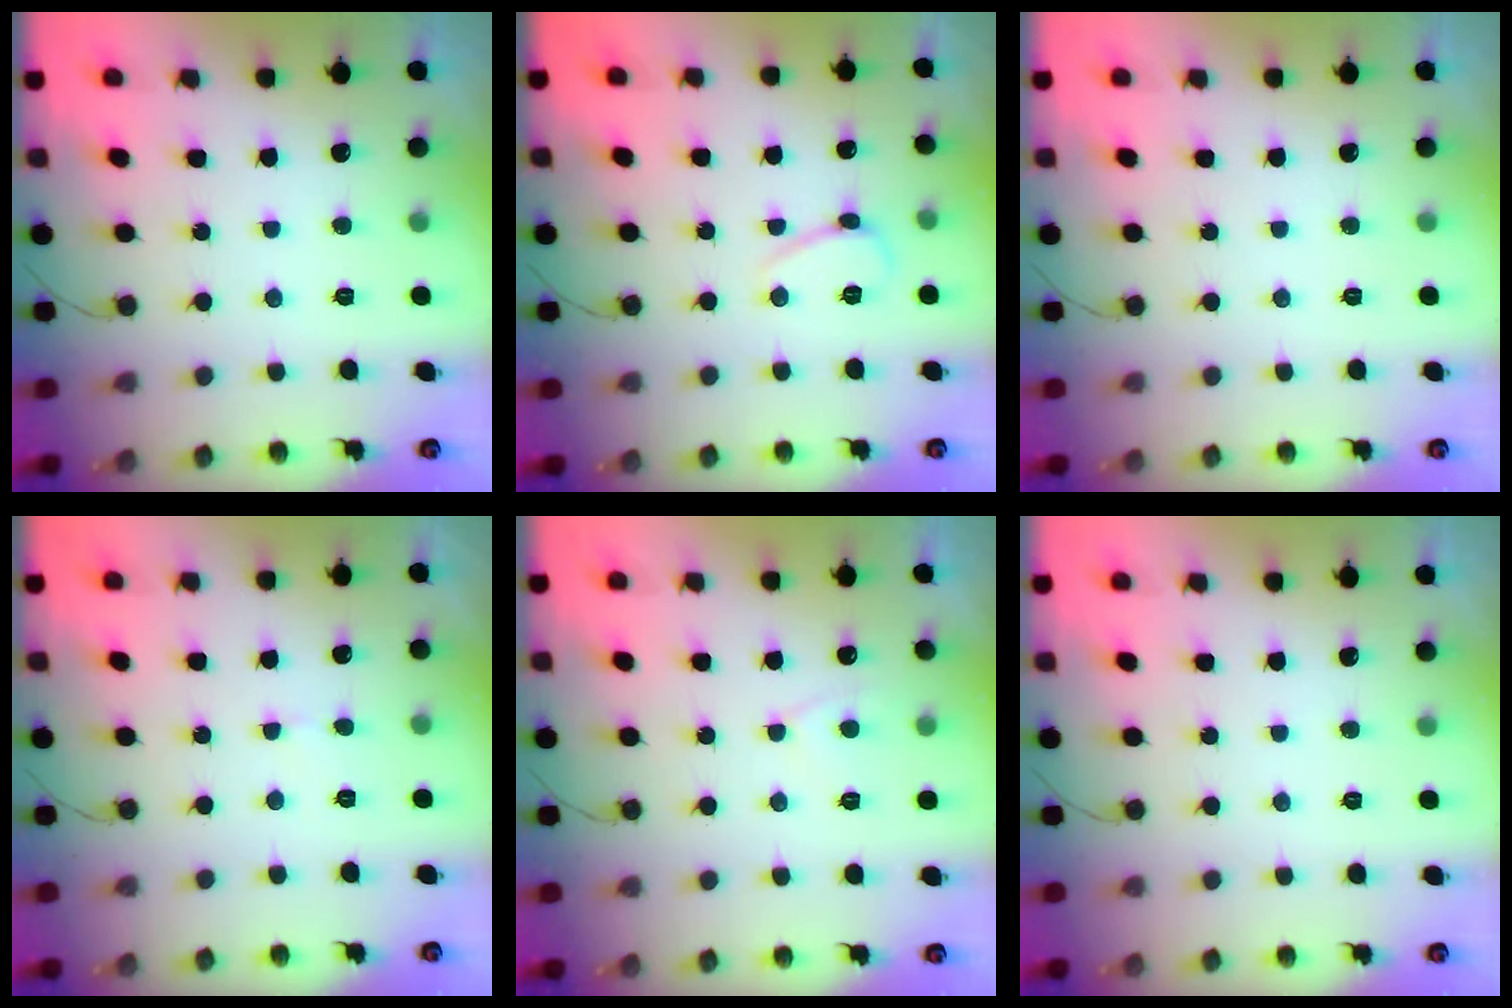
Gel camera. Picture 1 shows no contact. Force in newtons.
{"total": 5.6, "press": 5.6, "slide": 0.6}
{"total": 0.0}
{"total": 2.6, "press": 2.6, "slide": 0.2}
{"total": 4.0, "press": 4.0, "slide": 0.4}
{"total": 0.0}